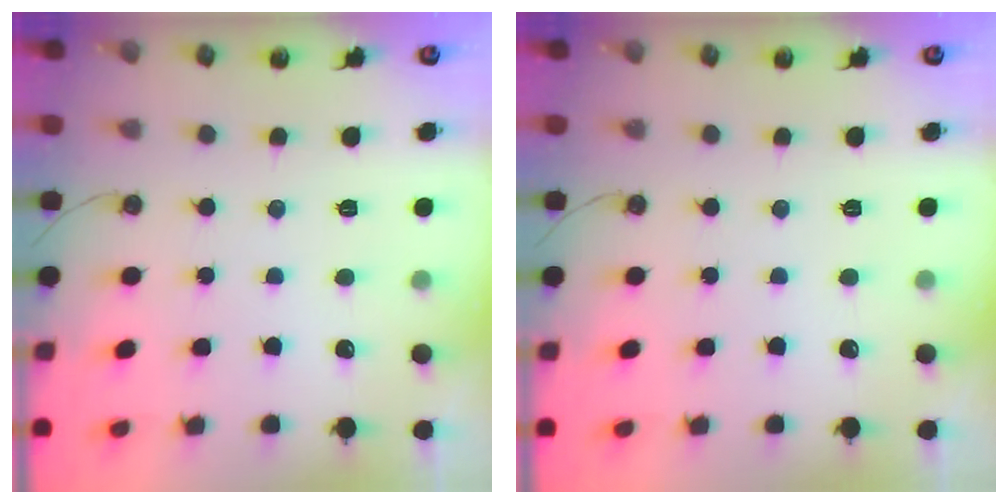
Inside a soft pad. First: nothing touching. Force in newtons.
{"total": 0.0}